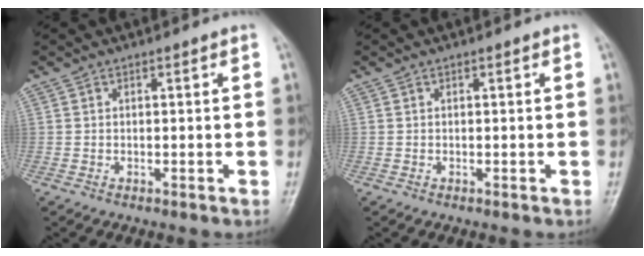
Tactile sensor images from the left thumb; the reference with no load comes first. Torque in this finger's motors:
{"motor_torque": [0.15, 0.19, -0.07, -0.05, 0.00]}